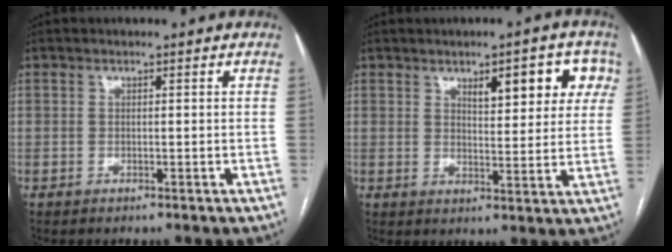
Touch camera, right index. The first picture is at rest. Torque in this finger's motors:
{"motor_torque": [0.25, 0.14, 0.15, 0.06]}